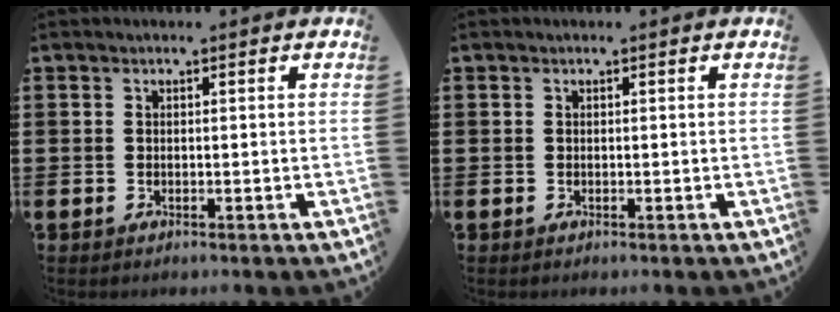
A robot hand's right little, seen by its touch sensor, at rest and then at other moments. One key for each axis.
{"total": 0.0}